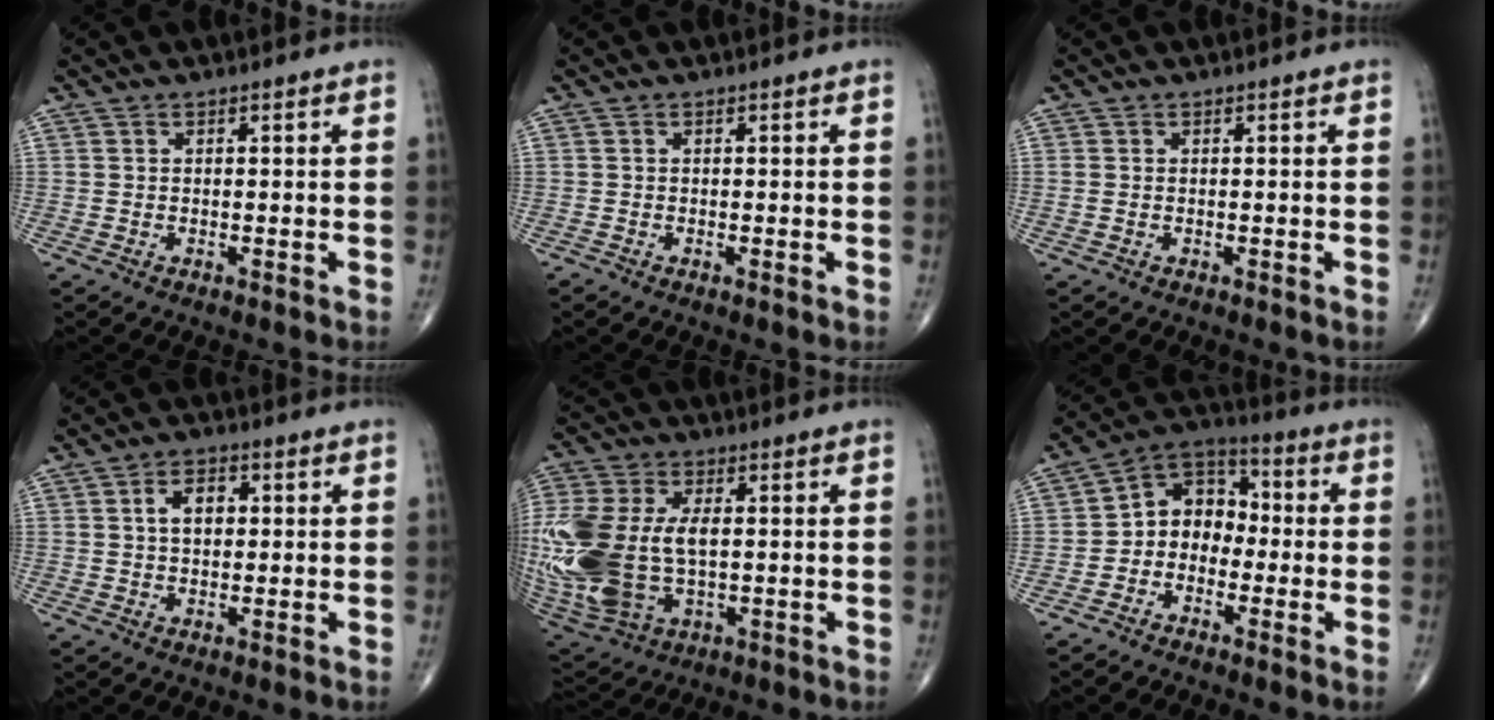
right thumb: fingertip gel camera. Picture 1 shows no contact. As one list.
[{"total": 0.0}, {"total": 0.6, "force": [0.0, 0.4, 0.5], "torque": [-0.018, 0.005, 0.004]}, {"total": 5.1, "force": [1.0, 3.3, 3.8], "torque": [-0.054, 0.009, 0.014]}, {"total": 24.5, "force": [-0.6, 14.6, 19.6], "torque": [-0.486, -0.011, 0.008]}, {"total": 9.2, "force": [-1.7, 7.4, 5.3], "torque": [-0.048, 0.043, -0.051]}]